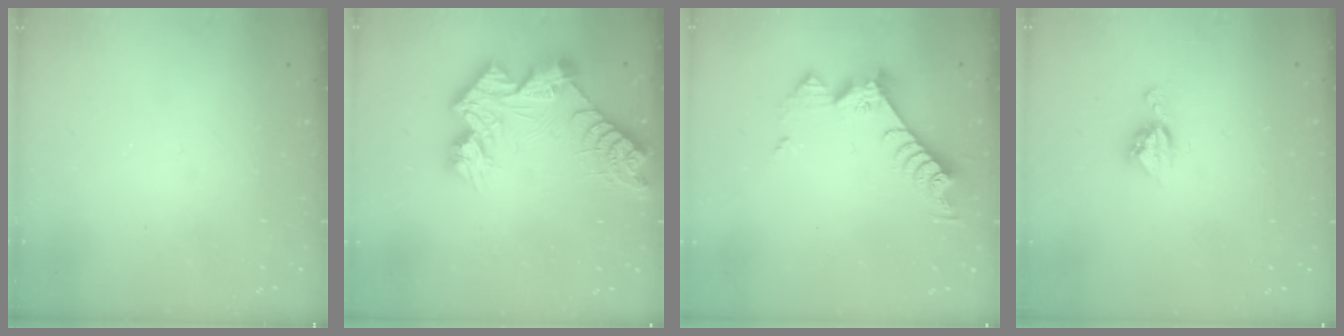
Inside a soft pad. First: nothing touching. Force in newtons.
{"total": 13.4, "press": 13.4, "slide": 1.1}
{"total": 9.6, "press": 9.5, "slide": 0.7}
{"total": 7.1, "press": 7.1, "slide": 0.3}